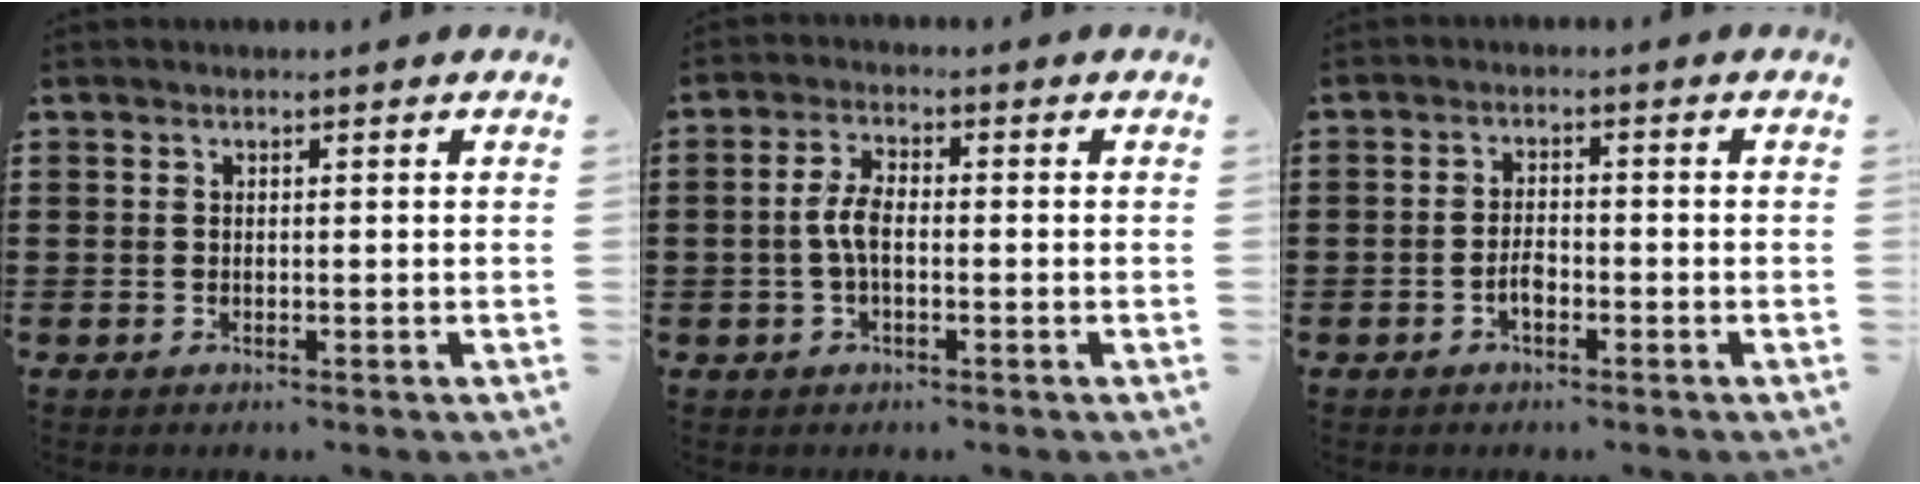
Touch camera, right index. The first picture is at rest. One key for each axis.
{"total": 4.0, "fx": -0.6, "fy": 1.7, "fz": 3.6, "tx": -0.087, "ty": -0.001, "tz": -0.019}
{"total": 2.6, "fx": -1.2, "fy": 1.2, "fz": 1.9, "tx": -0.046, "ty": 0.001, "tz": -0.025}